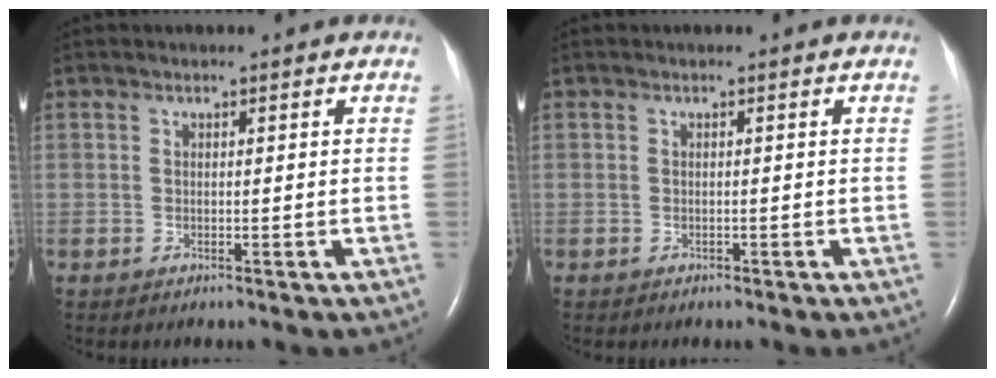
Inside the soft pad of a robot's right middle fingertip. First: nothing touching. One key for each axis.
{"total": 0.0}